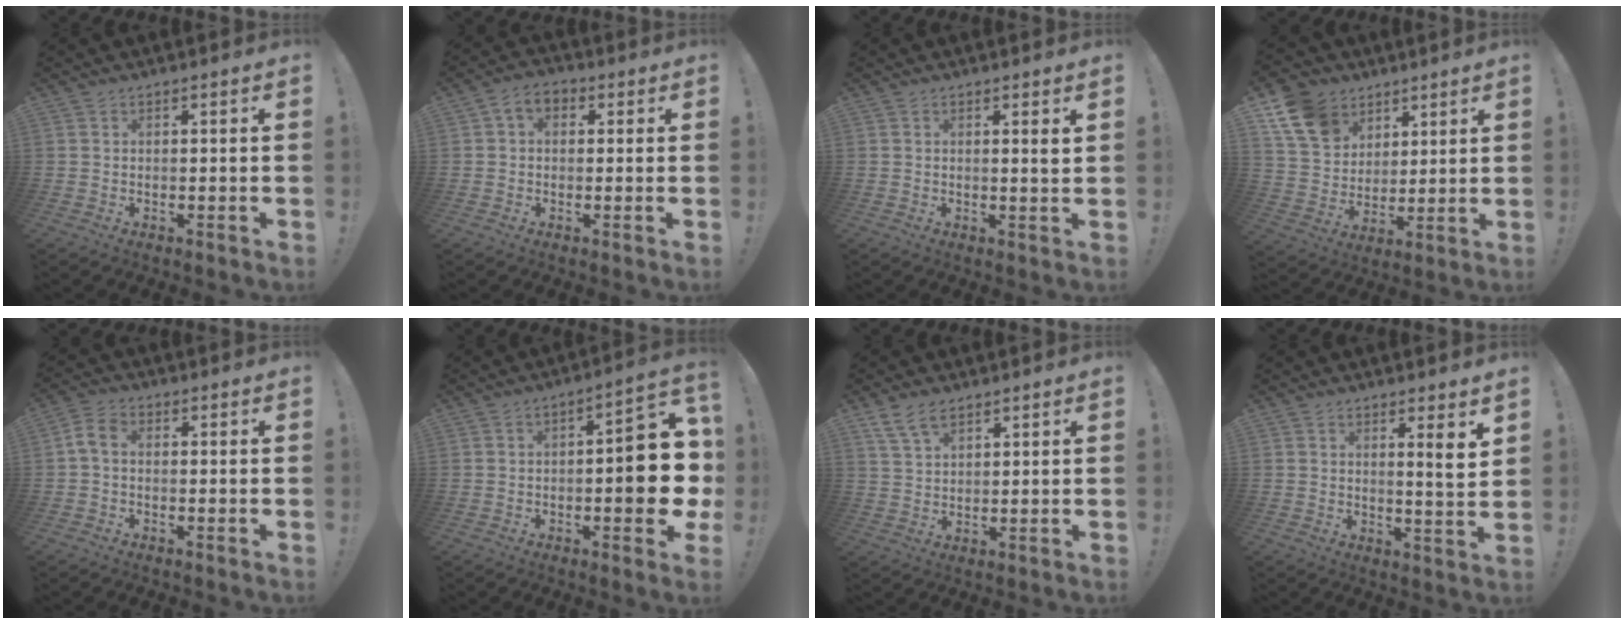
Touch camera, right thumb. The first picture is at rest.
{"total": 4.8, "force": [0.9, 3.5, 3.2], "torque": [-0.048, 0.005, 0.019]}
{"total": 2.0, "force": [1.0, -0.3, 1.7], "torque": [-0.019, -0.010, 0.014]}
{"total": 14.8, "force": [7.8, 11.0, 6.0], "torque": [-0.101, -0.041, 0.157]}
{"total": 4.2, "force": [-0.1, 2.6, 3.3], "torque": [-0.071, 0.004, -0.001]}
{"total": 14.4, "force": [-2.2, 4.9, 13.3], "torque": [-0.155, 0.006, -0.036]}
{"total": 6.9, "force": [4.6, 3.4, 3.7], "torque": [-0.072, -0.012, 0.090]}
{"total": 5.4, "force": [2.7, -0.1, 4.6], "torque": [-0.053, -0.030, 0.036]}